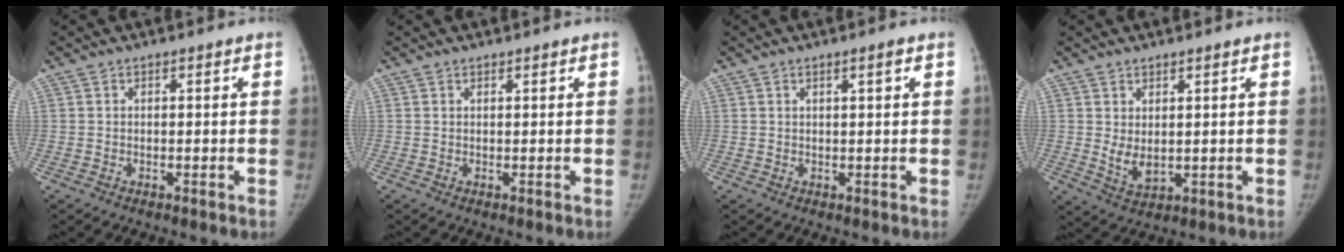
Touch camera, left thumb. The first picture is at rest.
{"total": 0.5, "force": [0.5, 0.2, 0.0], "torque": [-0.001, -0.004, 0.006]}
{"total": 1.4, "force": [0.7, 0.1, 1.2], "torque": [-0.020, -0.002, 0.013]}
{"total": 4.3, "force": [1.2, 2.3, 3.5], "torque": [-0.056, -0.019, 0.032]}